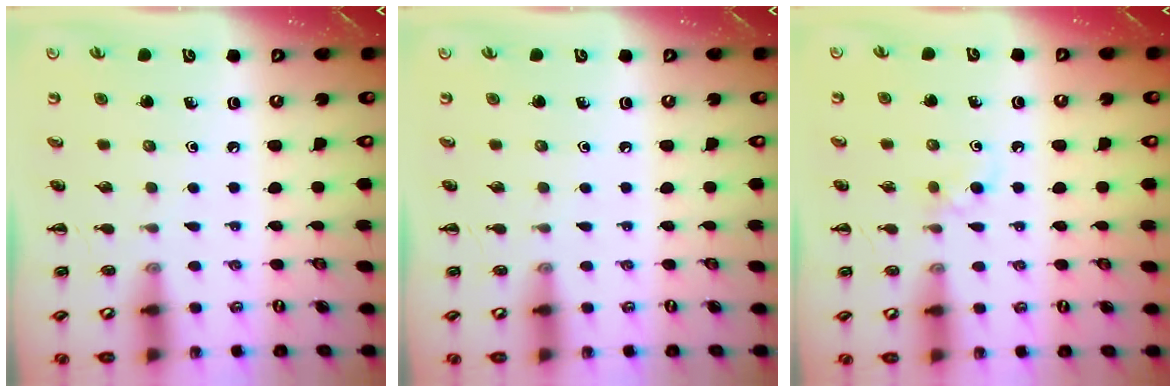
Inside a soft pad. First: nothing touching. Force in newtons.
{"total": 0.0}
{"total": 3.9, "press": 3.6, "slide": 1.7}